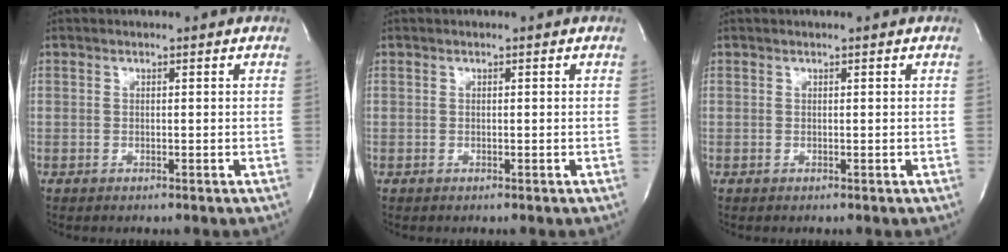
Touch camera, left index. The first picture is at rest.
{"total": 0.0}
{"total": 0.0}